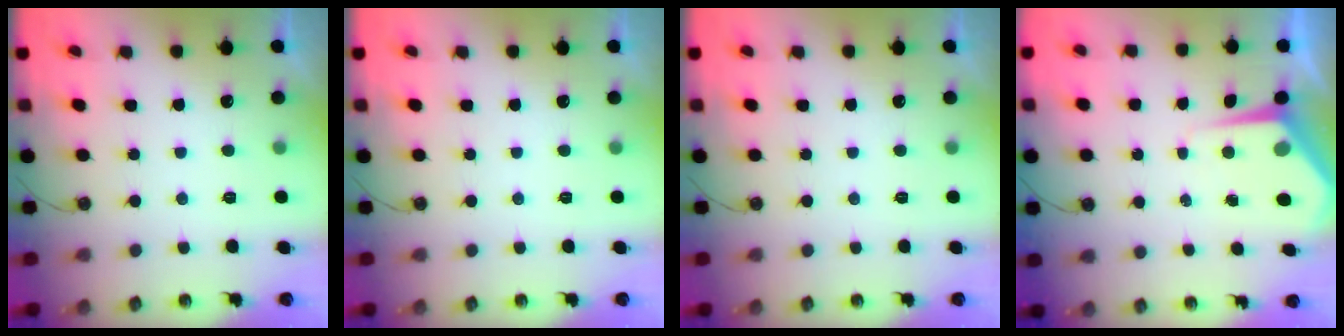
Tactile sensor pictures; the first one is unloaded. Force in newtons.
{"total": 0.0}
{"total": 0.0}
{"total": 6.8, "press": 6.8, "slide": 0.5}